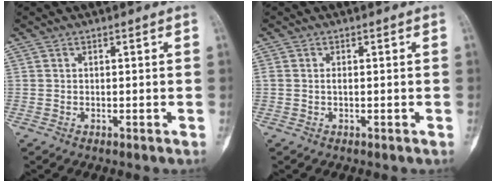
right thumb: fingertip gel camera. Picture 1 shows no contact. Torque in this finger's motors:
{"motor_torque": [0.40, 0.50, 0.38, -0.12, -0.03]}